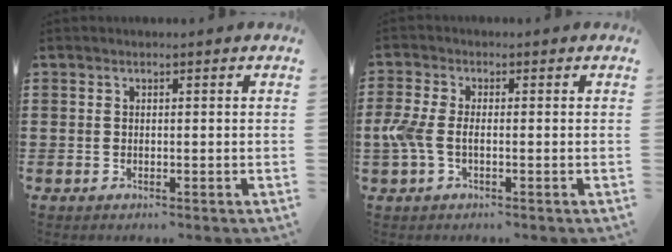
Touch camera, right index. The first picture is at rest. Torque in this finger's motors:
{"motor_torque": [1.74, -0.40, 0.54, 0.17]}